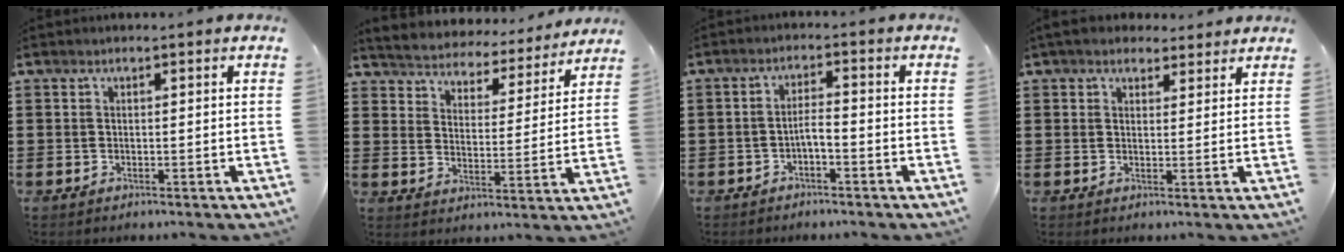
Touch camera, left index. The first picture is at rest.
{"total": 4.0, "force": [3.9, 0.0, -0.5], "torque": [-0.019, -0.042, 0.061]}
{"total": 2.6, "force": [-1.5, 0.5, 2.1], "torque": [-0.049, 0.003, -0.032]}
{"total": 3.6, "force": [3.0, 1.7, 0.9], "torque": [-0.028, 0.001, 0.058]}